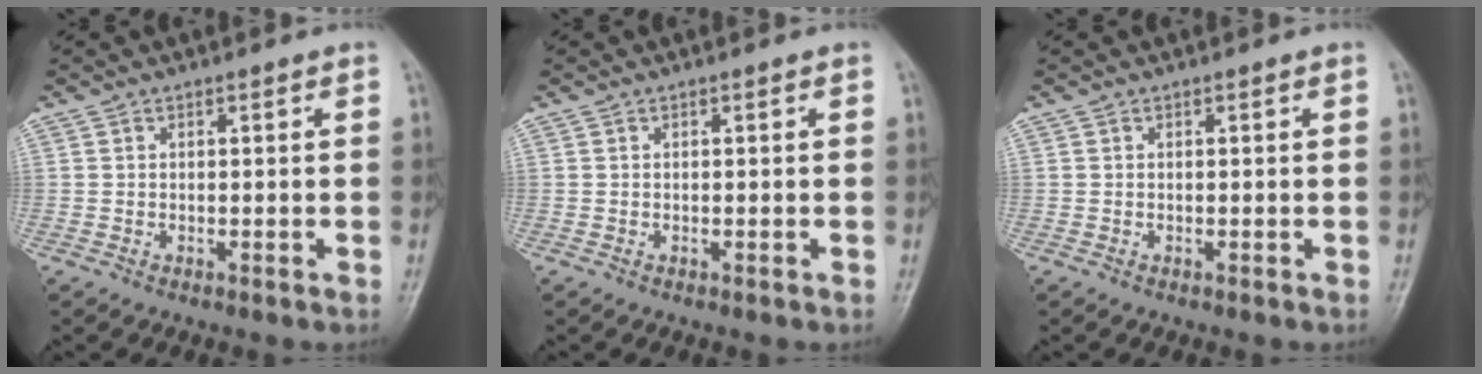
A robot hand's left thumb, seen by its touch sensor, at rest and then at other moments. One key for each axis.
{"total": 0.0}
{"total": 0.0}